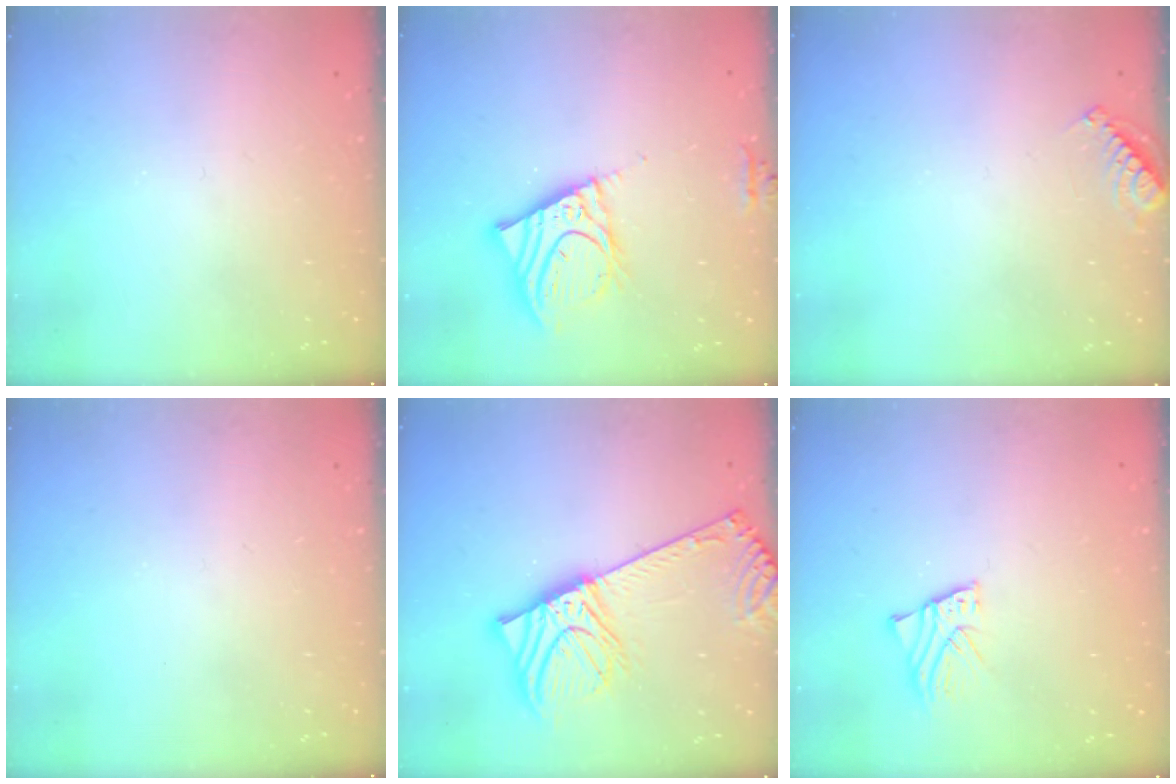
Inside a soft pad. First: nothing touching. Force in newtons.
{"total": 13.8, "press": 13.5, "slide": 2.8}
{"total": 4.5, "press": 4.4, "slide": 0.7}
{"total": 0.0}
{"total": 13.9, "press": 13.6, "slide": 2.6}
{"total": 2.5, "press": 2.5, "slide": 0.2}